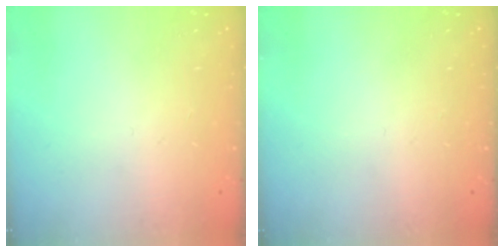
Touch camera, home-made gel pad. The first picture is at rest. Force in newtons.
{"total": 0.0}